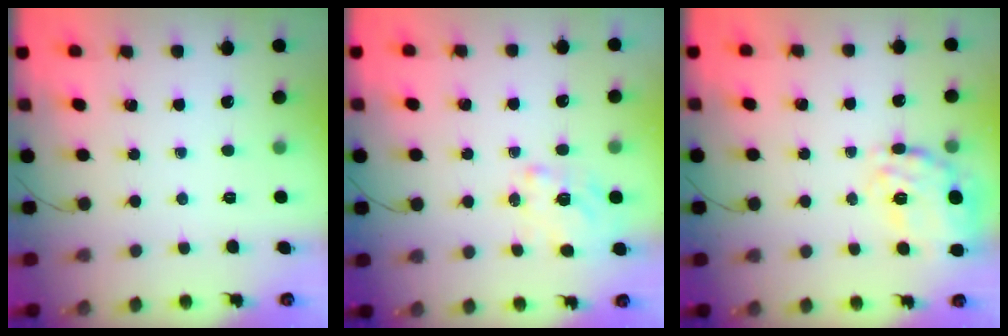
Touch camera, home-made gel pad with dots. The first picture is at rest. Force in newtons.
{"total": 2.3, "press": 2.3, "slide": 0.4}
{"total": 22.5, "press": 22.3, "slide": 2.8}